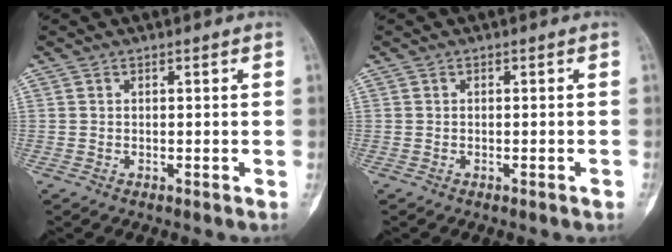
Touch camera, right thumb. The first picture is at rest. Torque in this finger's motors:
{"motor_torque": [0.12, 0.40, 0.18, 0.00, -0.03]}